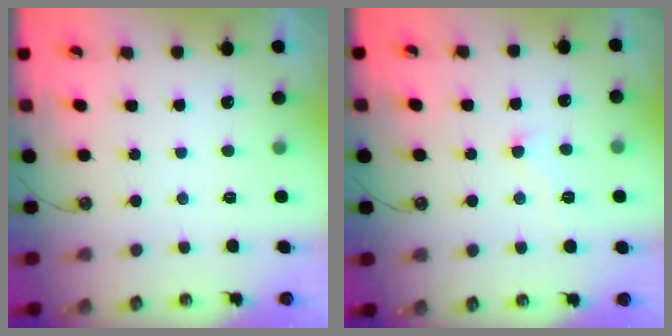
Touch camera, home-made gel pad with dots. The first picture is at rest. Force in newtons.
{"total": 0.9, "press": 0.9, "slide": 0.2}